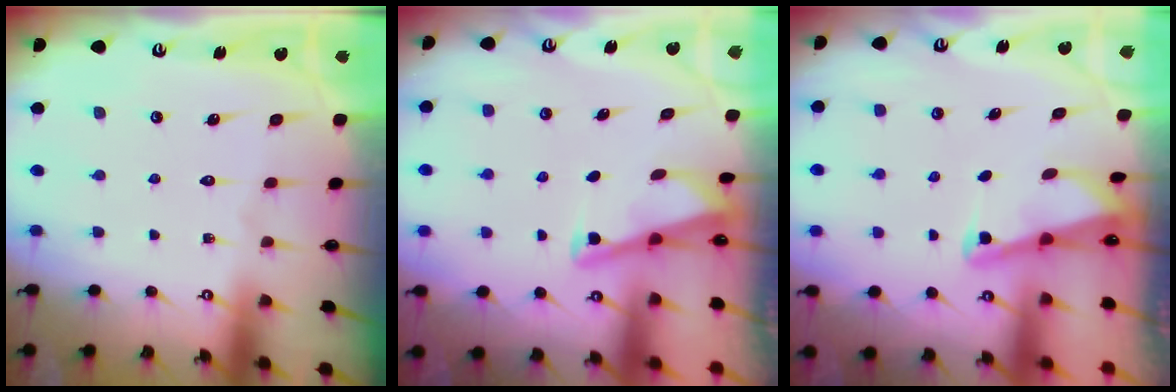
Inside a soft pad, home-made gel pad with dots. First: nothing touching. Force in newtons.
{"total": 2.8, "press": 2.8, "slide": 0.4}
{"total": 2.2, "press": 2.2, "slide": 0.3}